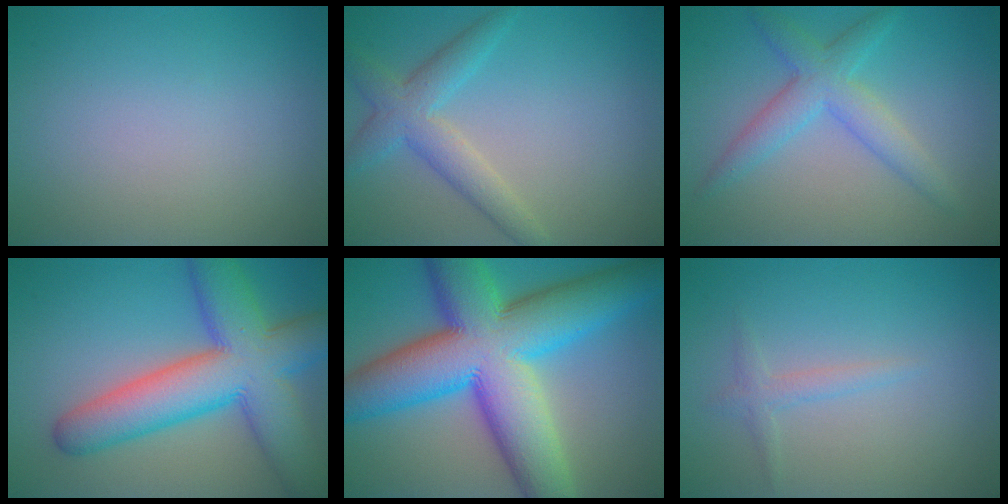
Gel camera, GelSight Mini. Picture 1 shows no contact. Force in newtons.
{"total": 3.9, "press": 3.9, "slide": 0.1}
{"total": 4.0, "press": 4.0, "slide": 0.1}
{"total": 11.2, "press": 11.2, "slide": 0.3}
{"total": 16.3, "press": 16.3, "slide": 0.1}
{"total": 1.3, "press": 1.3, "slide": 0.0}